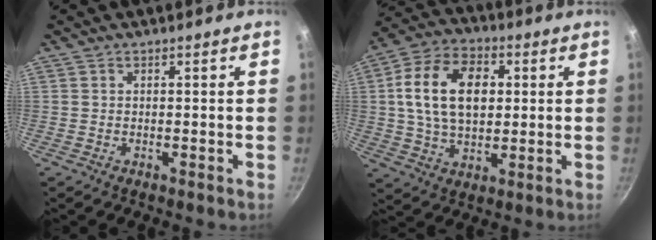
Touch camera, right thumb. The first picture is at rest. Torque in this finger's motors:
{"motor_torque": [0.19, 0.86, 0.93, 0.16, 0.17]}